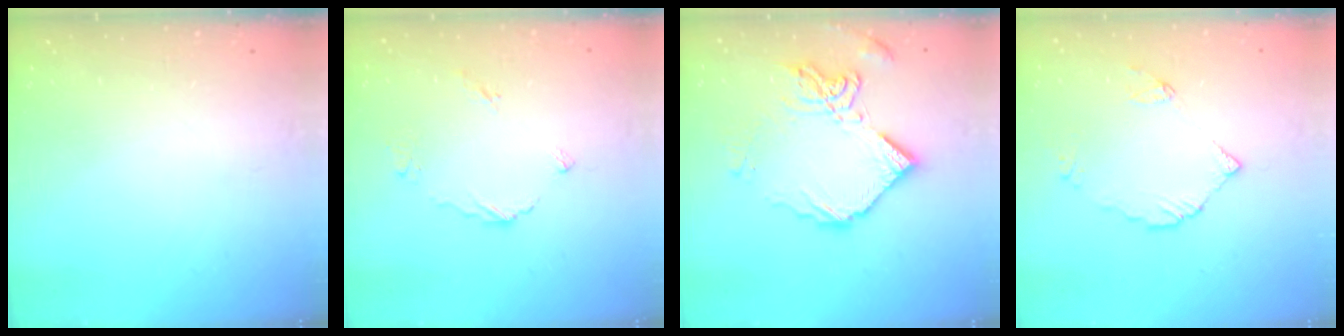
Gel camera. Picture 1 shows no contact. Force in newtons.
{"total": 5.2, "press": 5.2, "slide": 0.1}
{"total": 13.4, "press": 13.3, "slide": 1.4}
{"total": 5.2, "press": 5.2, "slide": 0.2}